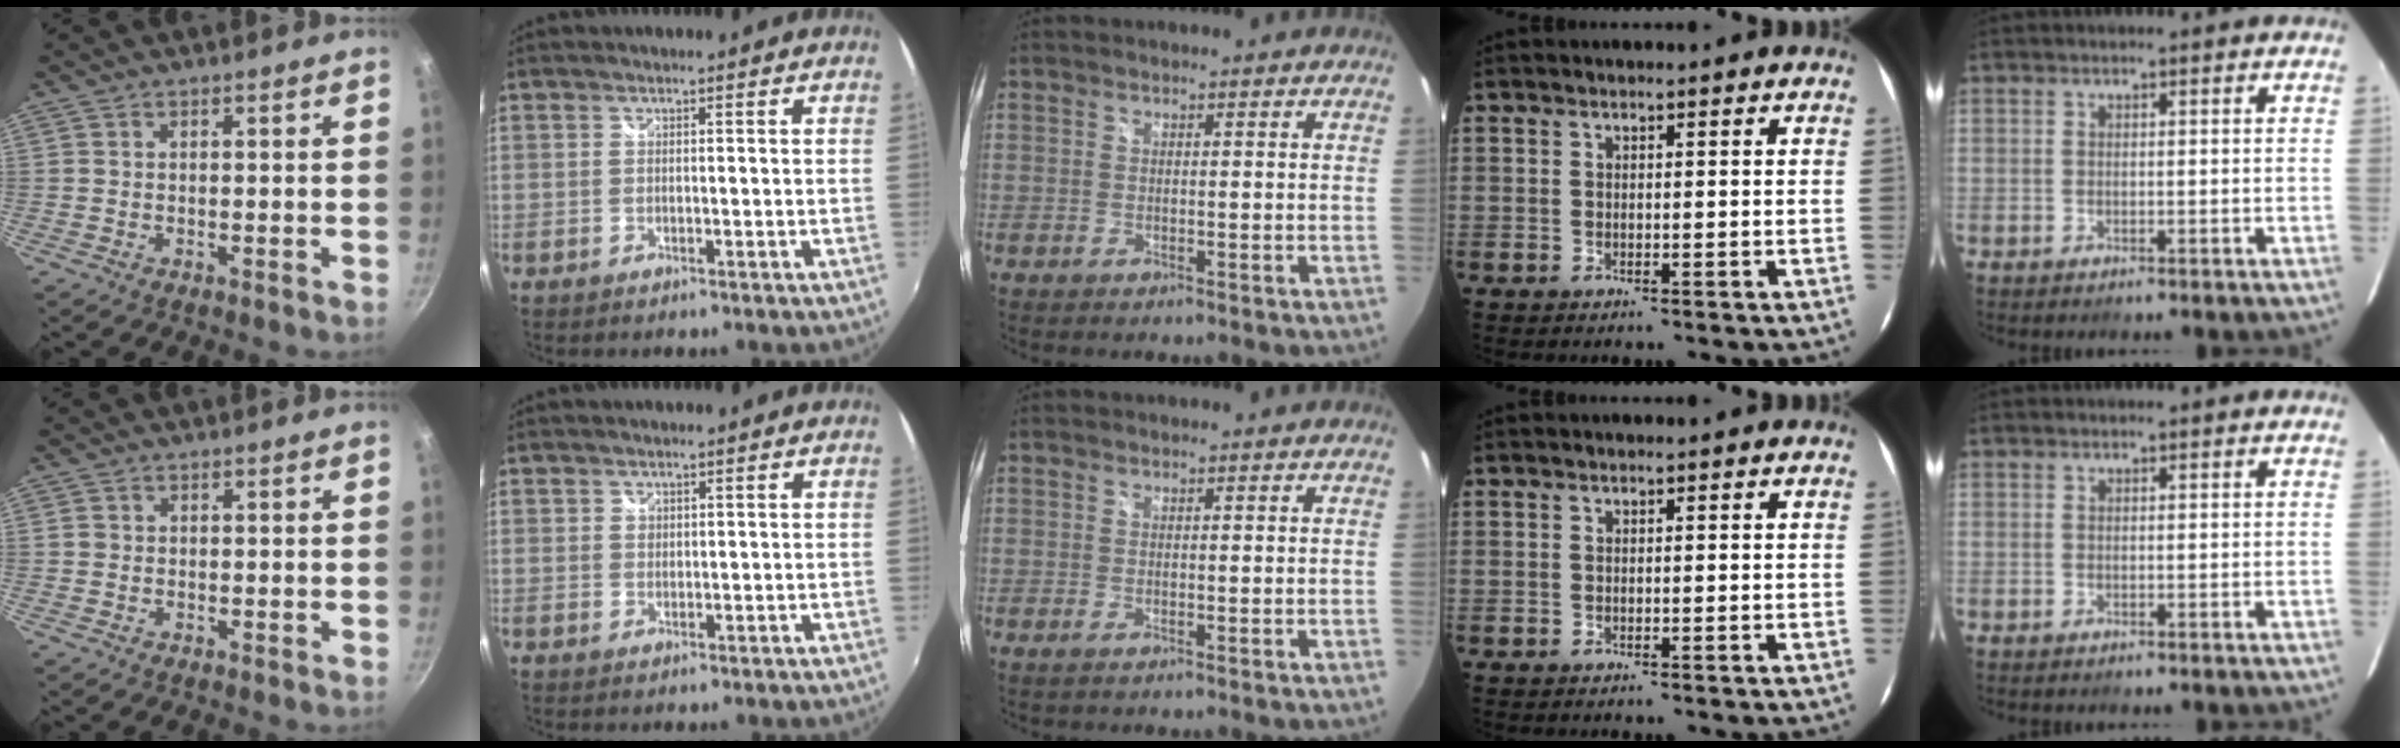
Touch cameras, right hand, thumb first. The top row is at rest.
{"thumb": {"total": 0.9, "force": [-0.1, 0.9, 0.2], "torque": [-0.002, 0.003, -0.002]}, "index": {"total": 0.9, "force": [0.4, 0.8, 0.1], "torque": [0.000, 0.003, 0.004]}, "middle": {"total": 0.7, "force": [-0.4, 0.1, 0.6], "torque": [-0.013, -0.004, -0.009]}}